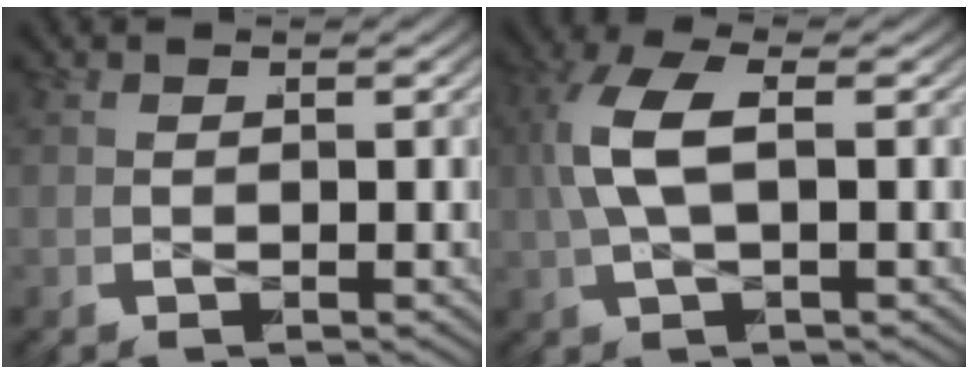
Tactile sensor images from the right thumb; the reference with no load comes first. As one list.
[{"total": 5.4, "force": [0.8, 2.4, 4.8], "torque": [-0.115, 0.005, 0.014]}]